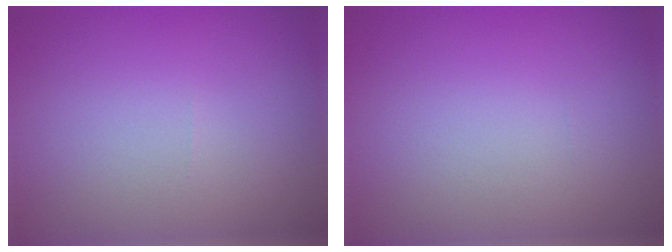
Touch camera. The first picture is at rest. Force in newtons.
{"total": 0.0}